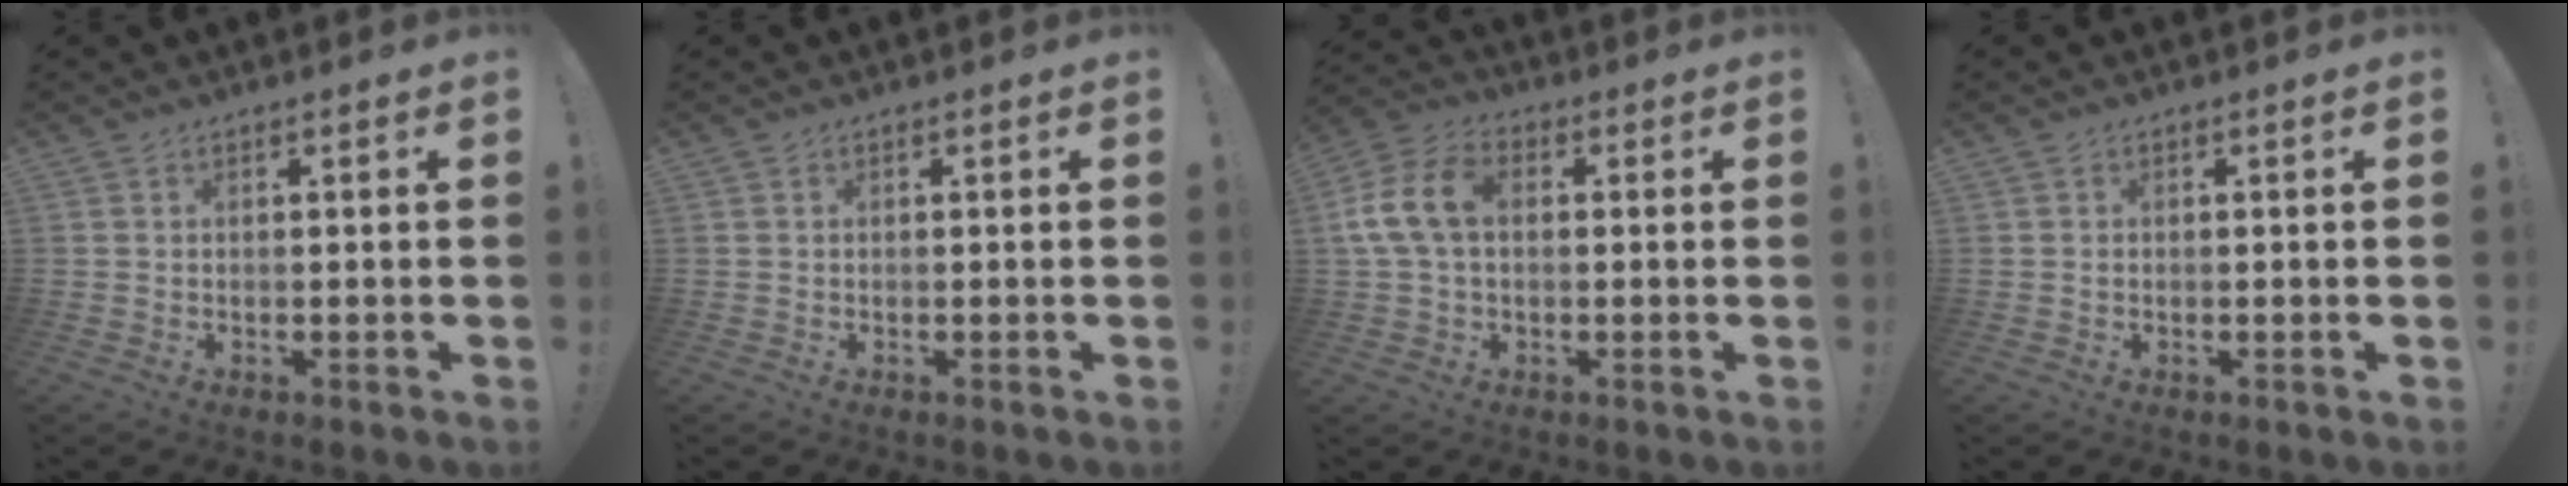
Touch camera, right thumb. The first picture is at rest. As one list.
[{"total": 0.0}, {"total": 12.1, "force": [1.2, 8.0, 9.0], "torque": [-0.182, 0.018, 0.026]}, {"total": 0.0}]